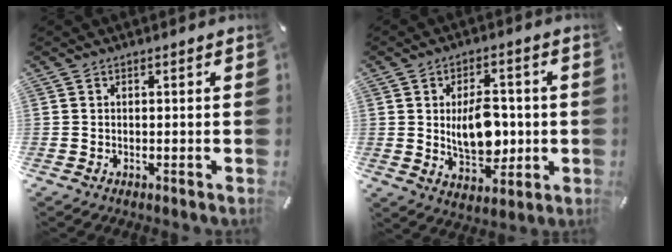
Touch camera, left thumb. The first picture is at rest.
{"total": 11.4, "force": [0.1, 7.1, 8.8], "torque": [-0.135, -0.003, -0.001]}